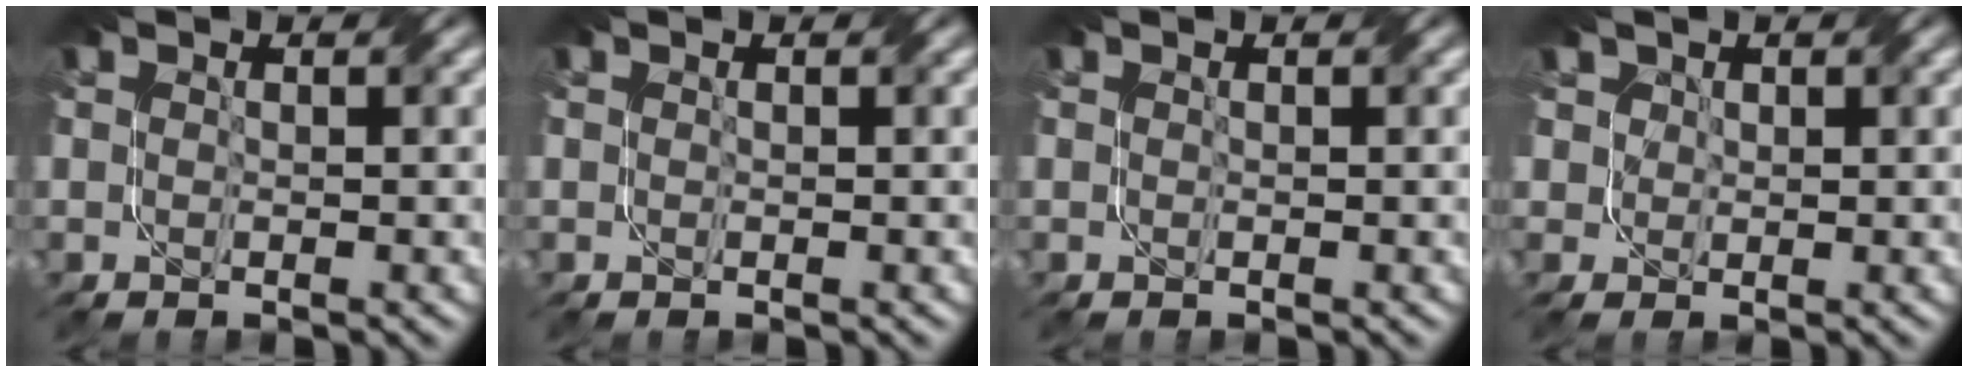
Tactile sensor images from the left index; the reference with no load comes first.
{"total": 0.0}
{"total": 0.0}
{"total": 2.3, "force": [1.1, 2.0, 0.7], "torque": [-0.040, -0.006, 0.035]}